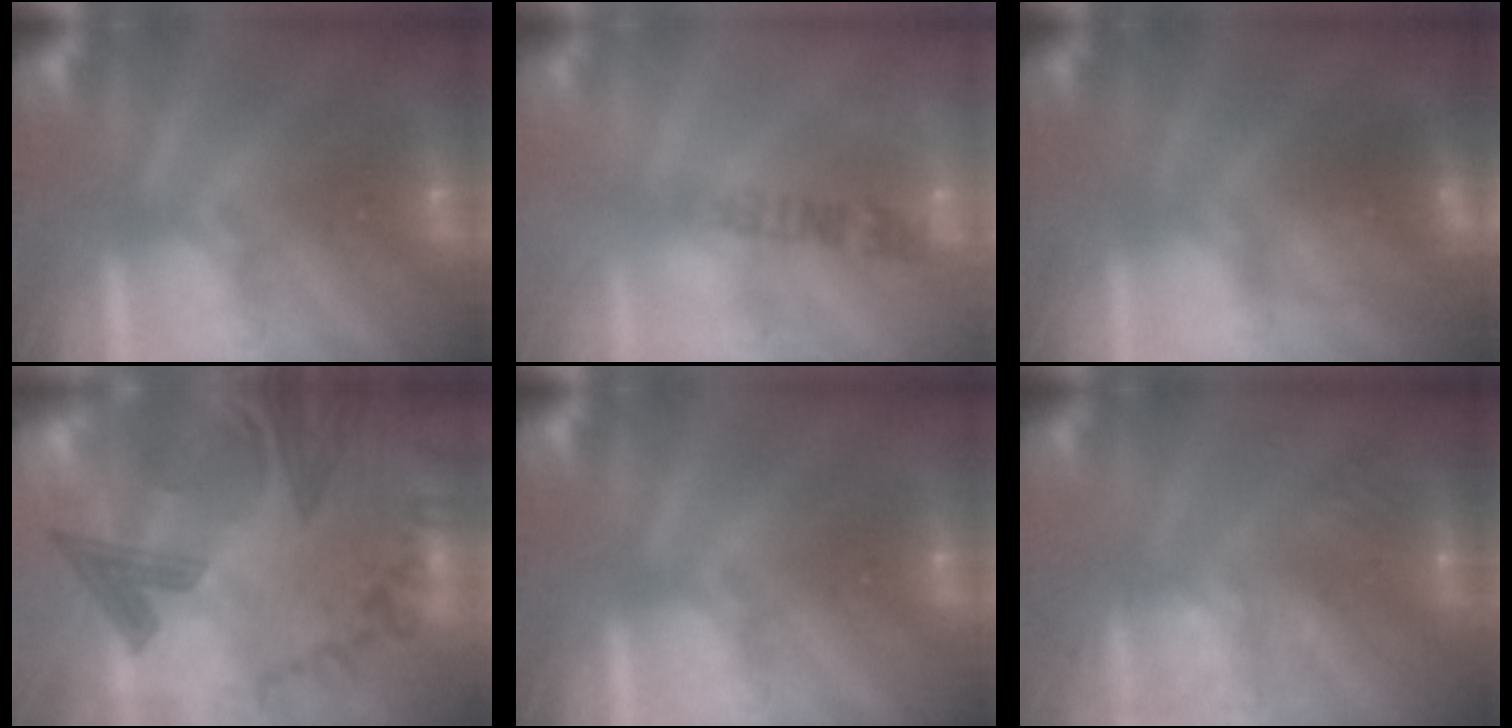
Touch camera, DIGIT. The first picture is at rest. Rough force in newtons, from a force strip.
{"total": 2.5}
{"total": 2.3}
{"total": 8.5}
{"total": 0.0}
{"total": 6.6}